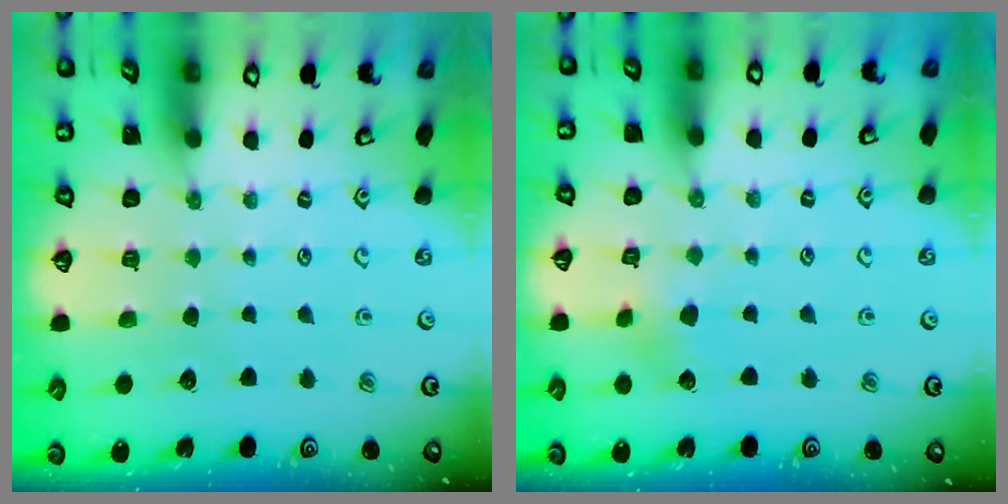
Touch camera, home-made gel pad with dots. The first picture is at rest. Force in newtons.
{"total": 2.9, "press": 2.9, "slide": 0.3}